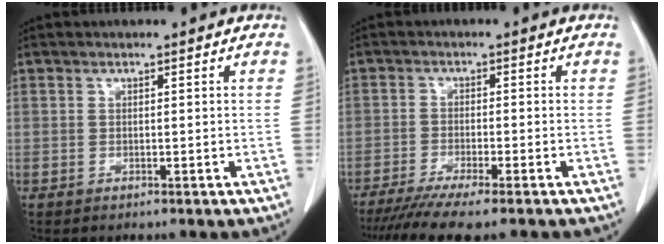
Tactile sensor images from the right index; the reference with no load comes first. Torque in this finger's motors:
{"motor_torque": [1.12, -1.03, 0.27, 0.14]}